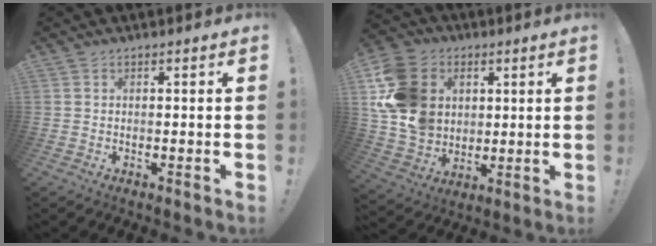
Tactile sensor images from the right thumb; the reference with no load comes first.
{"total": 18.6, "force": [4.1, 15.0, 10.2], "torque": [-0.197, -0.008, 0.083]}